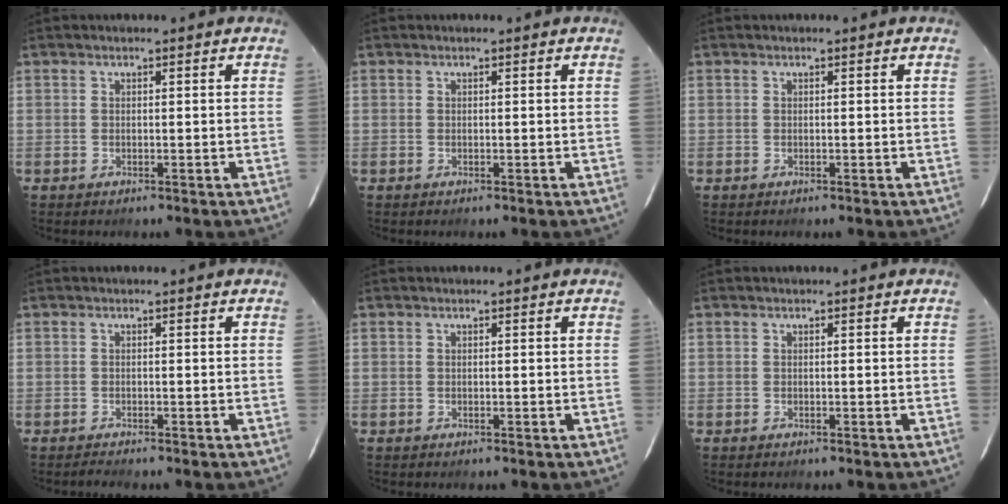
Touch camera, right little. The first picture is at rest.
{"total": 0.0}
{"total": 0.0}
{"total": 0.7, "force": [-0.6, -0.1, 0.1], "torque": [-0.002, -0.003, -0.014]}
{"total": 0.0}
{"total": 0.0}